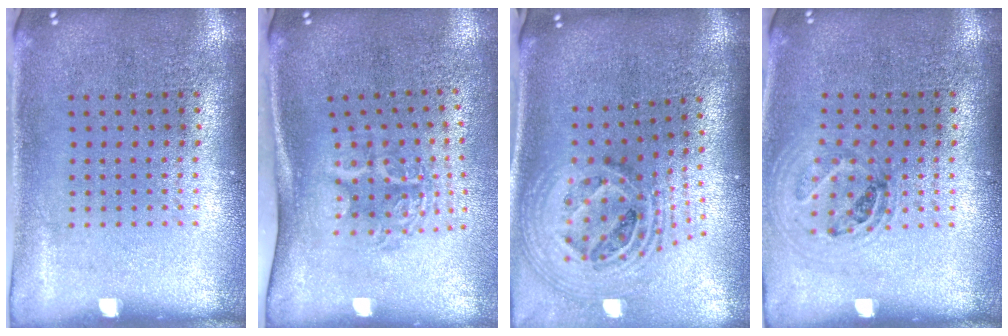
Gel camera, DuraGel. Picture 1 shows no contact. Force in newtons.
{"total": 1.9, "press": 1.3, "slide": 1.5}
{"total": 2.2, "press": 1.7, "slide": 1.5}
{"total": 1.0, "press": 1.0, "slide": 0.2}